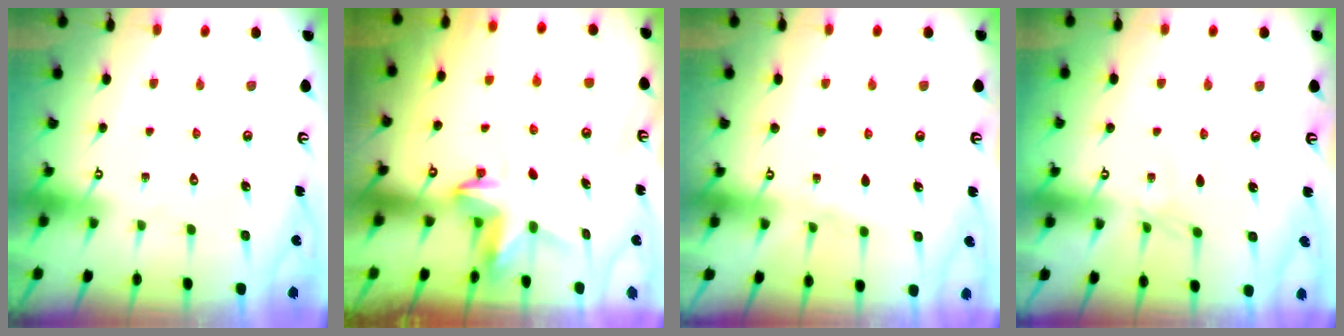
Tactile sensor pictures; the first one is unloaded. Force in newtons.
{"total": 3.8, "press": 3.8, "slide": 0.3}
{"total": 4.2, "press": 4.2, "slide": 0.4}
{"total": 2.6, "press": 2.5, "slide": 0.5}